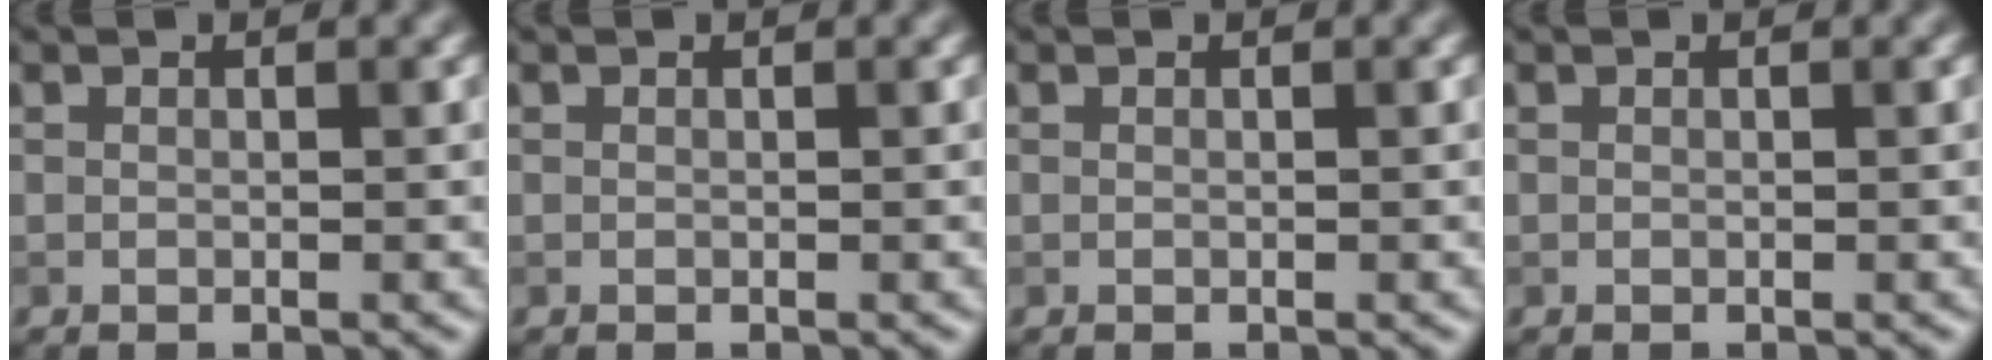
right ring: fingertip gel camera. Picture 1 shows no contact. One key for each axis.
{"total": 0.0}
{"total": 0.0}
{"total": 0.0}